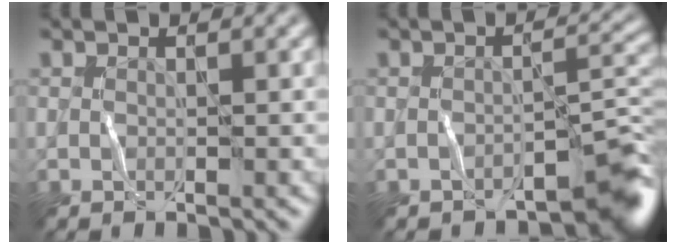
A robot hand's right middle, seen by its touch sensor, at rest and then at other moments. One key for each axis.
{"total": 4.5, "fx": -3.4, "fy": 1.3, "fz": 2.7, "tx": -0.022, "ty": 0.006, "tz": -0.046}